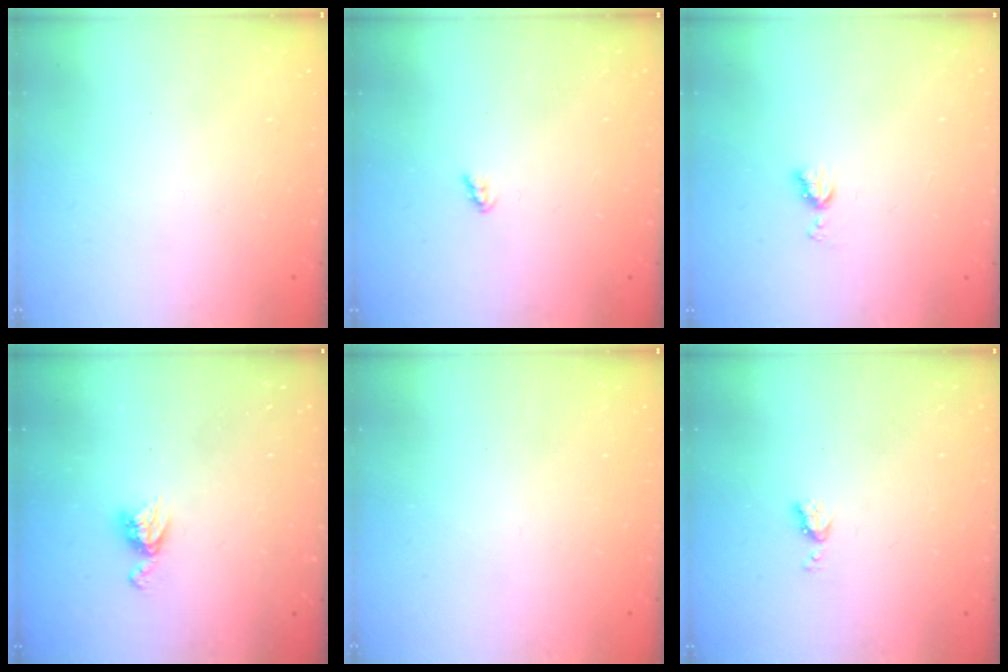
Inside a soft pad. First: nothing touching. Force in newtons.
{"total": 2.5, "press": 2.5, "slide": 0.3}
{"total": 5.7, "press": 5.7, "slide": 0.6}
{"total": 5.6, "press": 5.6, "slide": 0.6}
{"total": 0.0}
{"total": 4.4, "press": 4.3, "slide": 0.6}